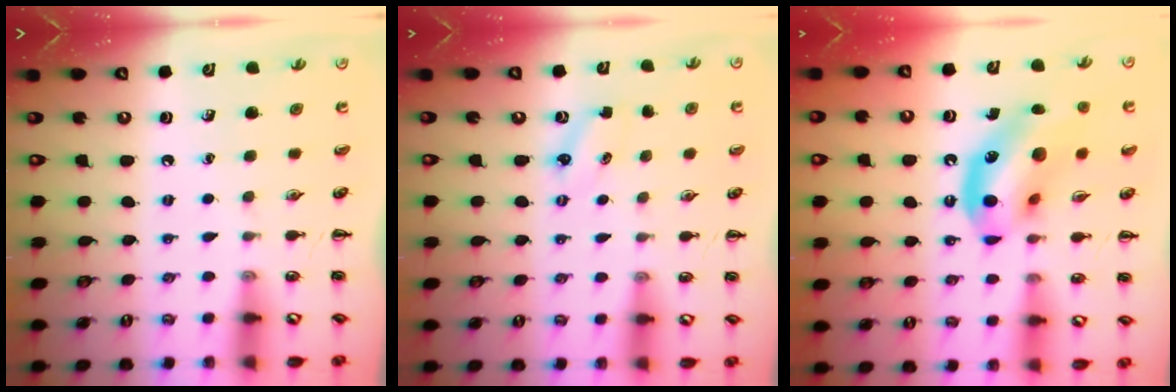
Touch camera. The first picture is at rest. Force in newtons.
{"total": 2.8, "press": 2.7, "slide": 0.7}
{"total": 15.5, "press": 15.1, "slide": 3.4}